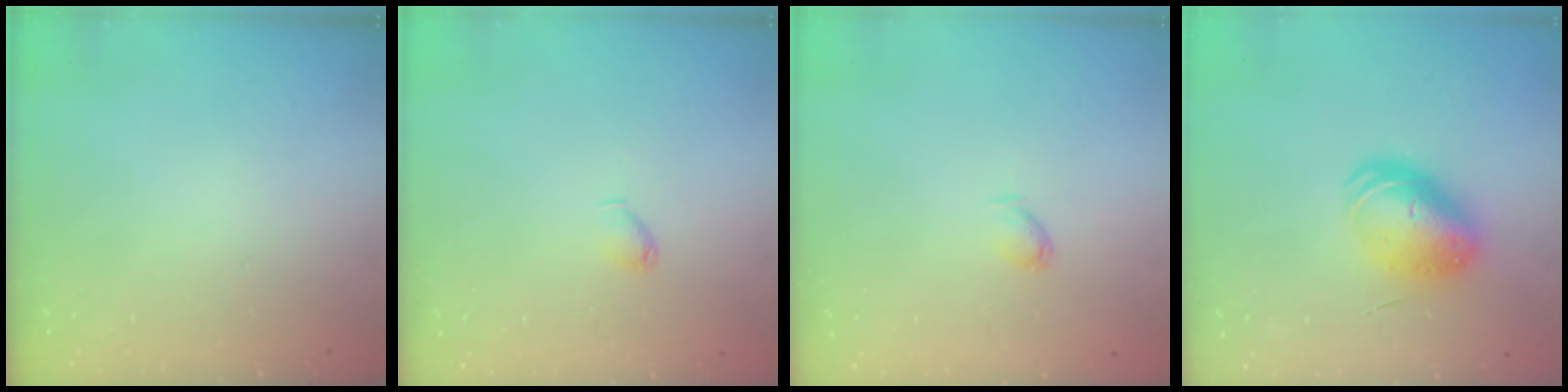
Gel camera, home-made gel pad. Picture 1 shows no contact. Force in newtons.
{"total": 3.0, "press": 3.0, "slide": 0.3}
{"total": 3.1, "press": 3.1, "slide": 0.6}
{"total": 11.4, "press": 11.2, "slide": 2.2}